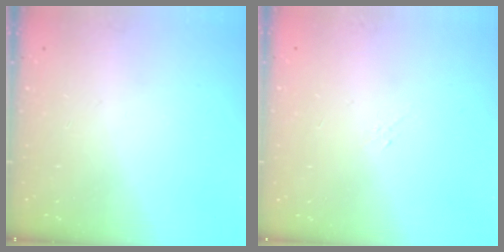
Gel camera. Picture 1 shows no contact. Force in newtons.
{"total": 2.1, "press": 2.0, "slide": 0.6}